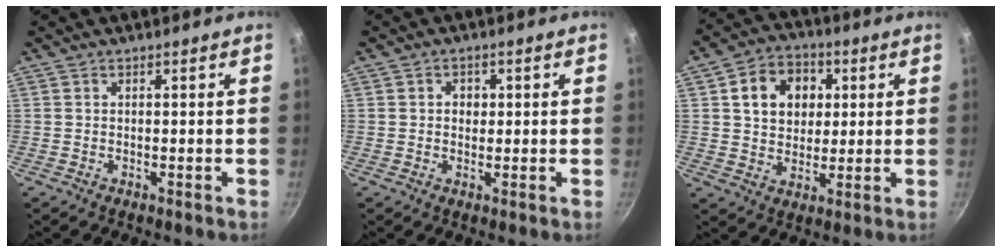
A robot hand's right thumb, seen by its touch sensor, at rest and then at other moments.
{"total": 2.5, "force": [0.4, 2.2, 1.2], "torque": [-0.005, 0.000, 0.003]}
{"total": 11.6, "force": [3.1, 9.2, 6.3], "torque": [-0.073, 0.007, 0.046]}